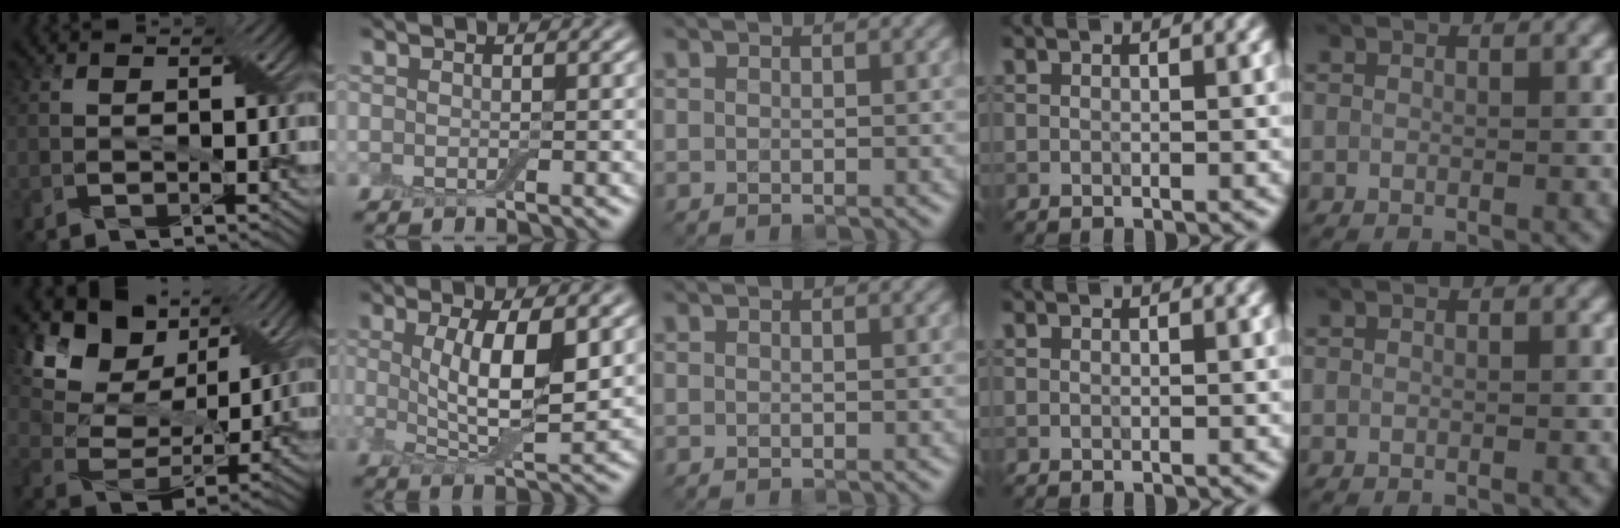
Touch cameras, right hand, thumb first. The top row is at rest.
{"thumb": {"total": 14.9, "force": [7.7, 9.4, 8.5], "torque": [-0.194, 0.022, 0.126]}, "index": {"total": 6.9, "force": [1.4, 2.1, 6.4], "torque": [-0.112, -0.005, 0.025]}}